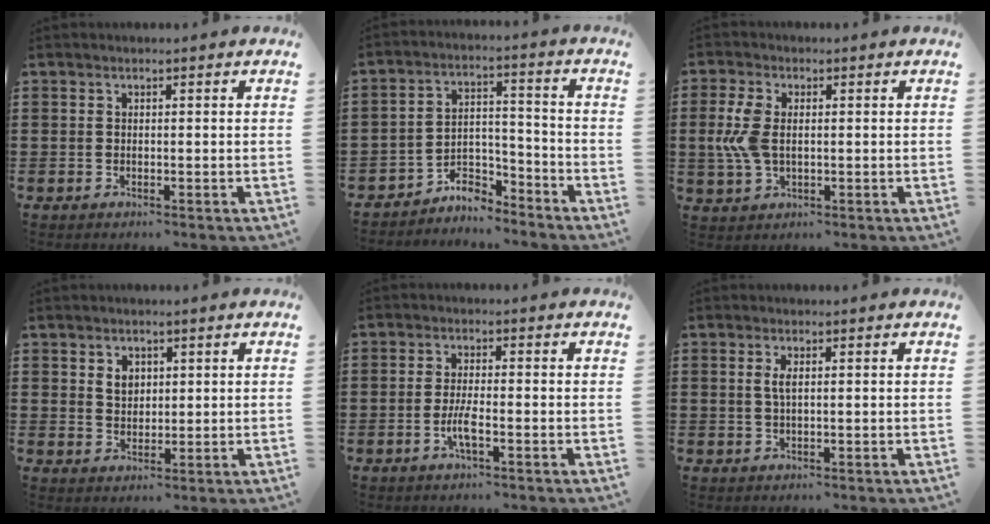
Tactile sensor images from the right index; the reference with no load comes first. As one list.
[{"total": 5.5, "force": [-5.2, 1.4, 1.2], "torque": [-0.030, 0.007, -0.105]}, {"total": 6.2, "force": [0.2, 3.5, 5.1], "torque": [-0.135, -0.001, -0.006]}, {"total": 2.7, "force": [1.2, 2.1, 1.3], "torque": [-0.033, 0.009, 0.021]}, {"total": 3.6, "force": [-1.5, 0.5, 3.2], "torque": [-0.076, -0.008, -0.034]}, {"total": 1.8, "force": [0.4, 0.5, 1.7], "torque": [-0.035, 0.003, 0.004]}]